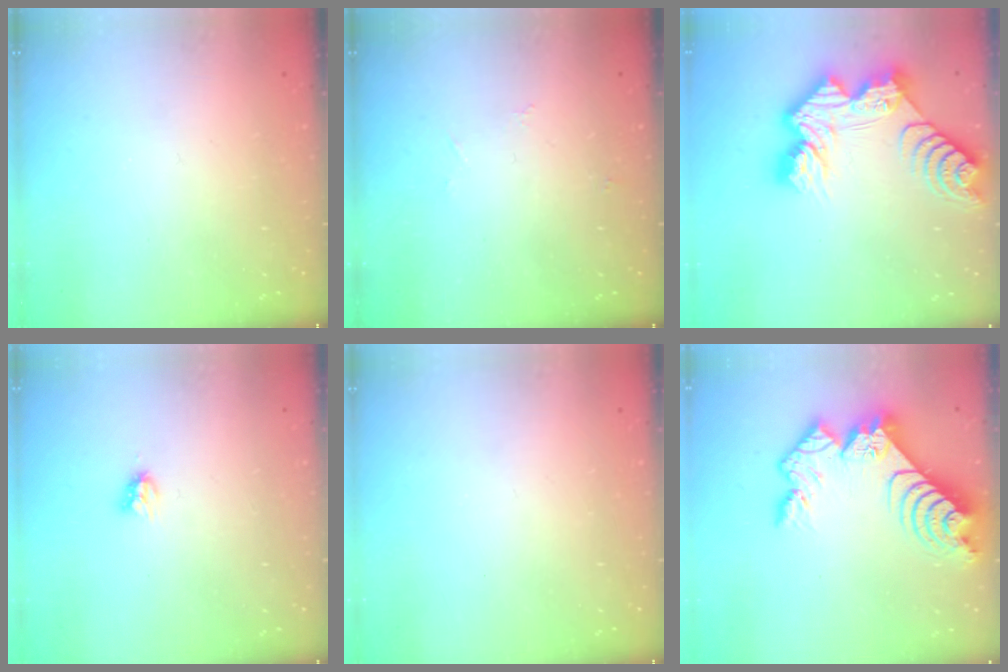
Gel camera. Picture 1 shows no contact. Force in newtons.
{"total": 2.9, "press": 2.8, "slide": 0.8}
{"total": 16.2, "press": 16.1, "slide": 1.3}
{"total": 4.2, "press": 4.2, "slide": 0.5}
{"total": 0.0}
{"total": 13.3, "press": 13.2, "slide": 1.2}